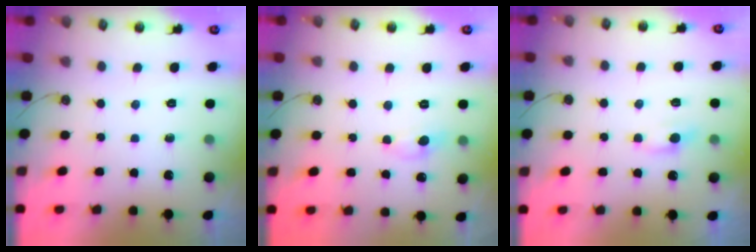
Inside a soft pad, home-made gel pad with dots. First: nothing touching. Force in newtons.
{"total": 0.9, "press": 0.7, "slide": 0.5}
{"total": 0.6, "press": 0.4, "slide": 0.5}